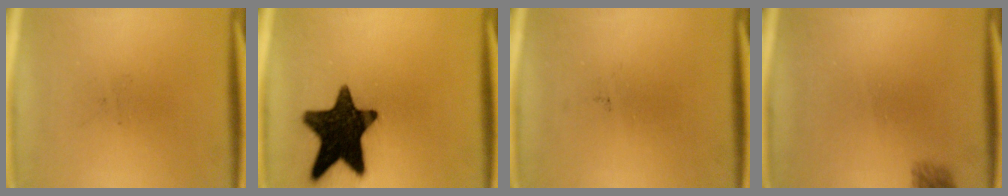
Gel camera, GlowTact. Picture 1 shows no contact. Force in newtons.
{"total": 17.0}
{"total": 0.0}
{"total": 1.6}